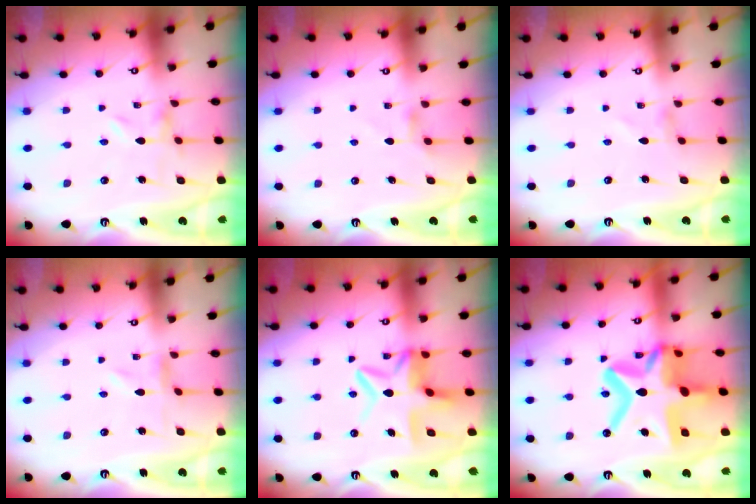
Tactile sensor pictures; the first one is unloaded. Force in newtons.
{"total": 2.8, "press": 2.7, "slide": 0.5}
{"total": 1.3, "press": 1.3, "slide": 0.0}
{"total": 0.0}
{"total": 10.9, "press": 10.9, "slide": 1.1}
{"total": 24.3, "press": 24.2, "slide": 2.1}